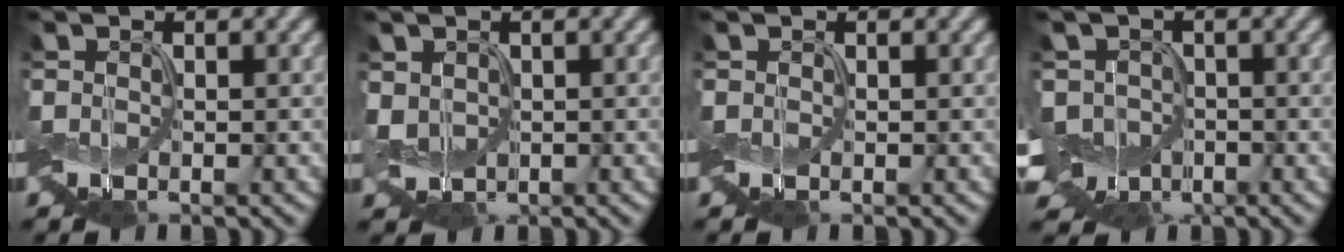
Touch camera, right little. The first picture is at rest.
{"total": 2.4, "force": [-0.3, 2.0, 1.4], "torque": [-0.038, 0.001, -0.007]}
{"total": 0.0}
{"total": 5.7, "force": [-1.6, 4.4, 3.3], "torque": [-0.064, -0.010, -0.041]}